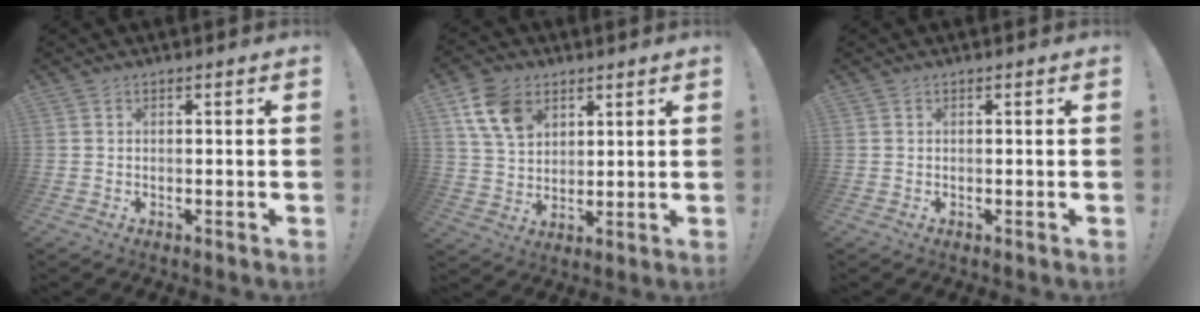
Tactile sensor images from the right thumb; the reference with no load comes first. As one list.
[{"total": 12.1, "force": [6.1, 8.4, 6.3], "torque": [-0.112, -0.014, 0.123]}, {"total": 0.0}]